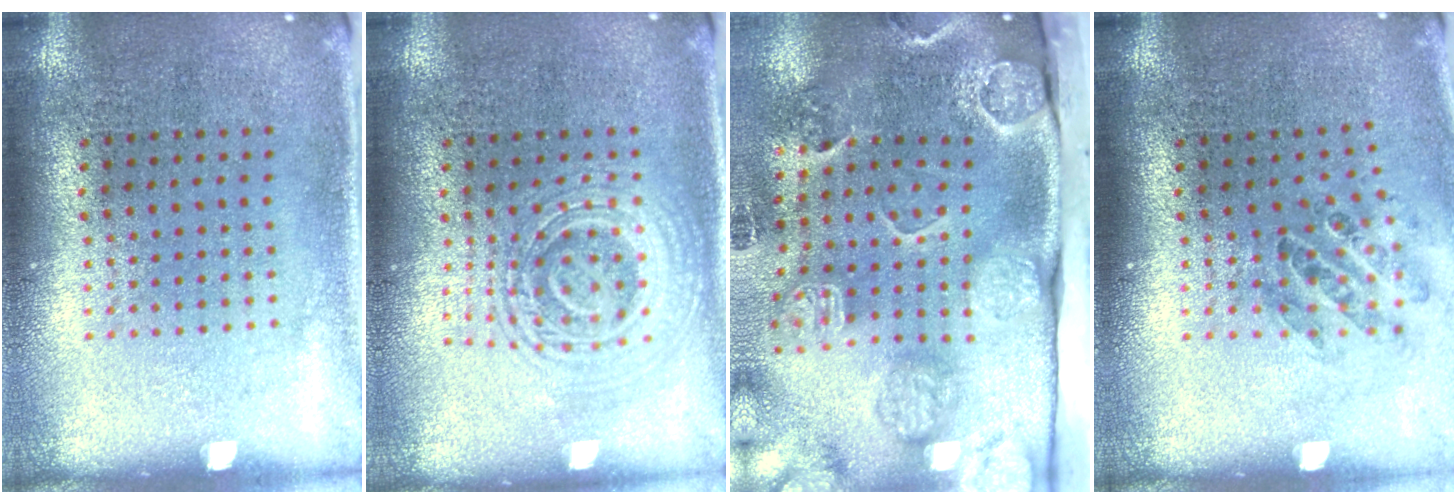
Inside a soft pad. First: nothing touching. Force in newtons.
{"total": 2.8, "press": 2.8, "slide": 0.6}
{"total": 4.5, "press": 3.4, "slide": 3.0}
{"total": 0.9, "press": 0.9, "slide": 0.1}